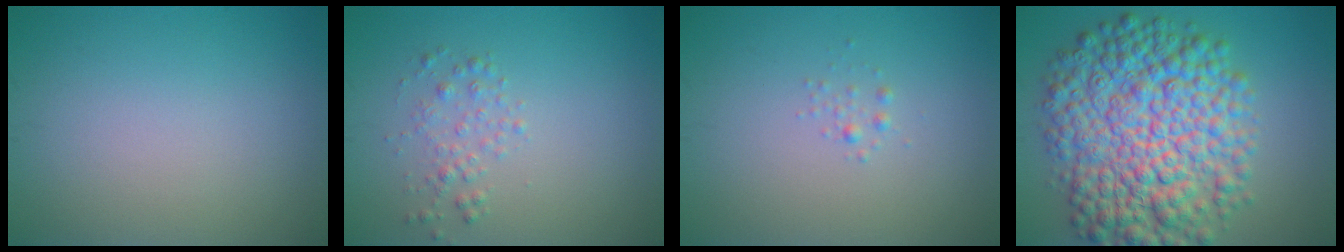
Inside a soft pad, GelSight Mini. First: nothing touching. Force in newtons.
{"total": 1.6, "press": 1.6, "slide": 0.0}
{"total": 0.6, "press": 0.6, "slide": 0.0}
{"total": 12.1, "press": 12.1, "slide": 0.2}